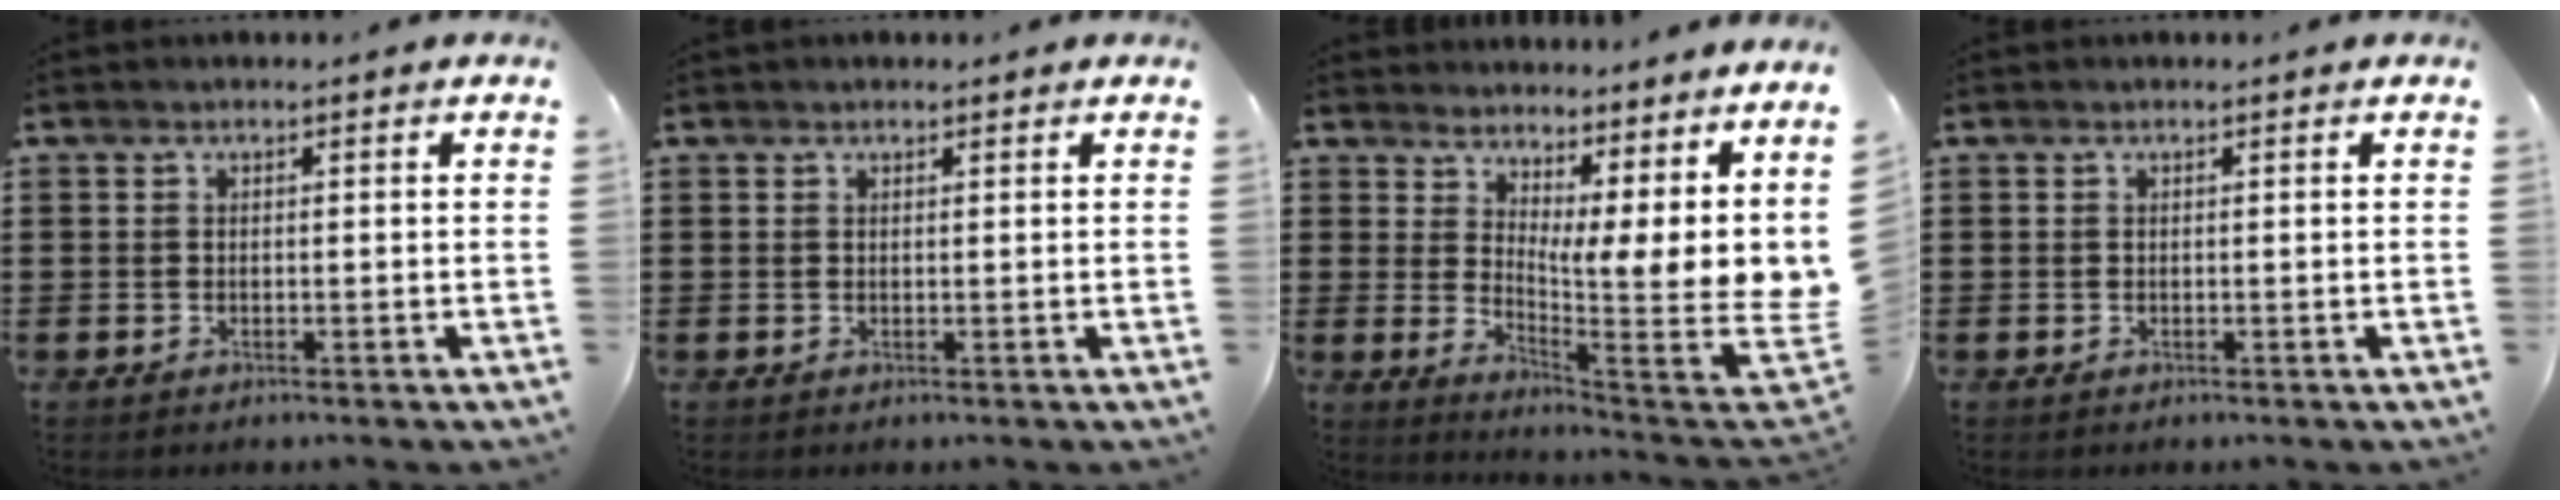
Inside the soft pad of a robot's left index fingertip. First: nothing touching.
{"total": 0.7, "force": [0.7, 0.2, -0.1], "torque": [-0.001, 0.001, 0.013]}
{"total": 6.1, "force": [3.1, 1.1, 5.1], "torque": [-0.084, -0.063, 0.048]}
{"total": 0.0}